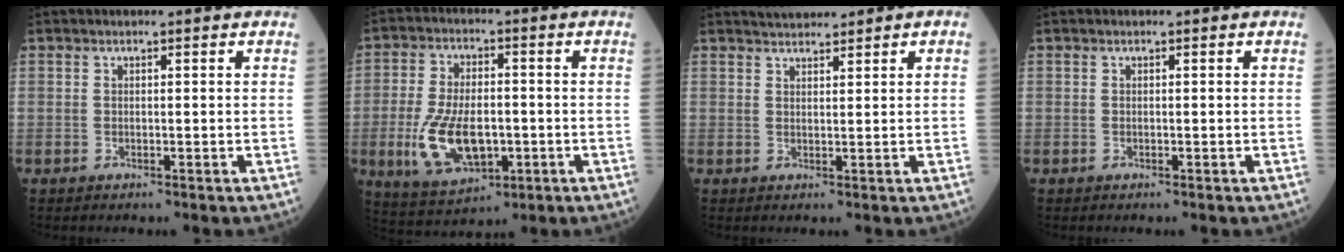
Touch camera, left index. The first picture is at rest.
{"total": 11.8, "force": [-2.8, 6.0, 9.7], "torque": [-0.199, -0.003, -0.040]}
{"total": 2.5, "force": [2.4, 0.3, 0.7], "torque": [-0.015, 0.014, 0.043]}
{"total": 0.0}